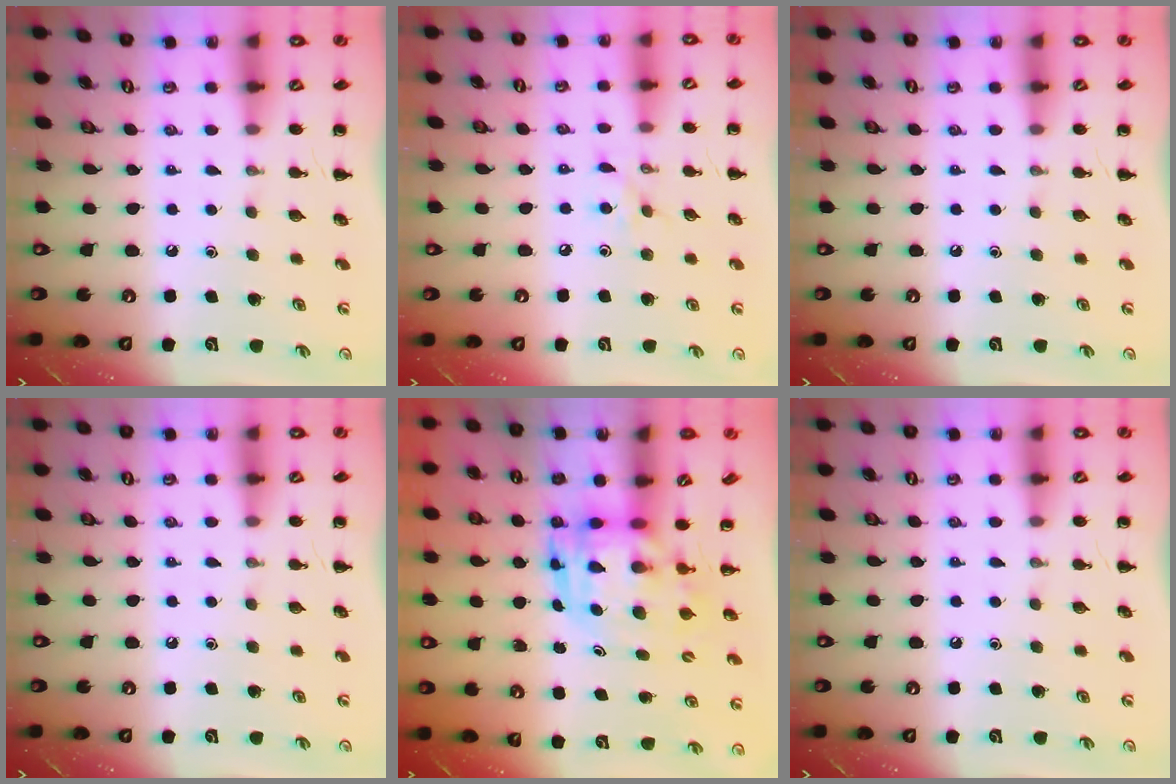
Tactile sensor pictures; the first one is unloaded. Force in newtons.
{"total": 3.9, "press": 3.7, "slide": 1.3}
{"total": 0.0}
{"total": 0.0}
{"total": 3.9, "press": 3.8, "slide": 0.8}
{"total": 0.0}